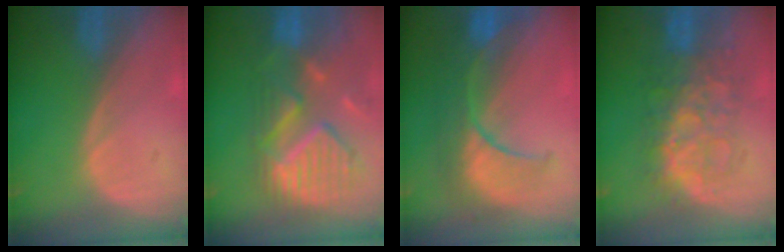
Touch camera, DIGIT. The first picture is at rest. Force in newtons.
{"total": 11.9, "press": 10.3, "slide": 5.9}
{"total": 9.2, "press": 9.0, "slide": 2.3}
{"total": 8.3, "press": 8.3, "slide": 0.2}